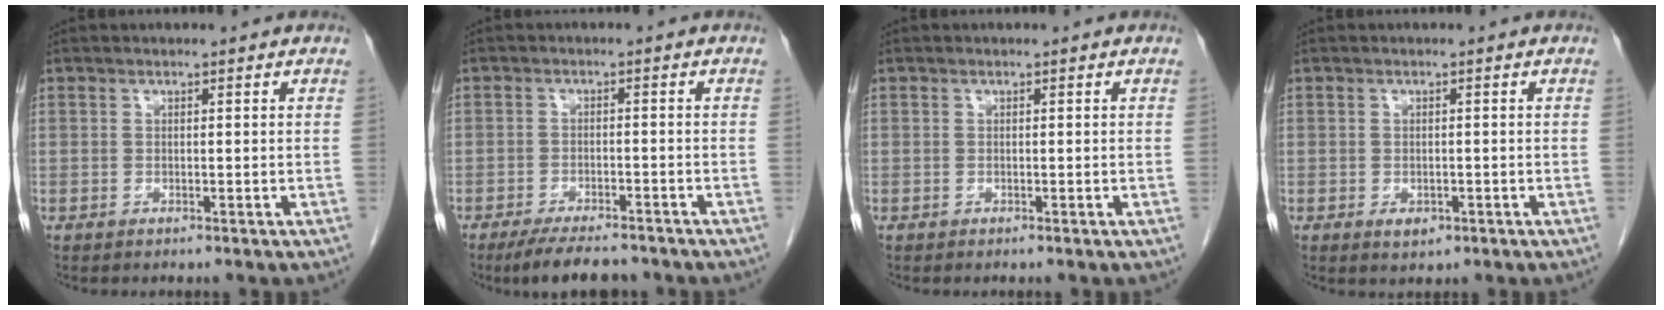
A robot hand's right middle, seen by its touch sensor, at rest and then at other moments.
{"total": 7.9, "force": [-6.8, 1.7, 3.6], "torque": [-0.055, -0.013, -0.106]}
{"total": 0.0}
{"total": 2.0, "force": [-0.9, 1.2, 1.4], "torque": [-0.018, 0.000, -0.004]}